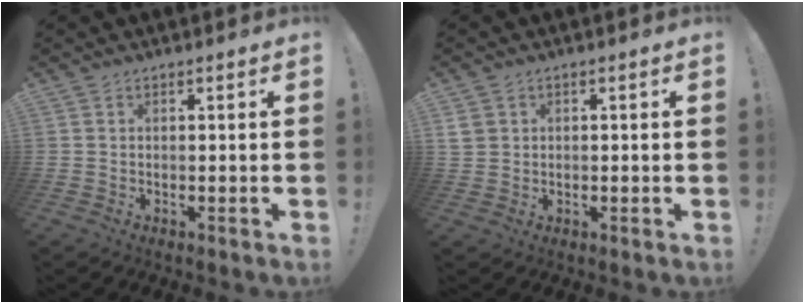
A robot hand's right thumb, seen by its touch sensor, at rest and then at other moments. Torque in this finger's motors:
{"motor_torque": [0.24, 0.60, 0.23, -0.29, 0.01]}